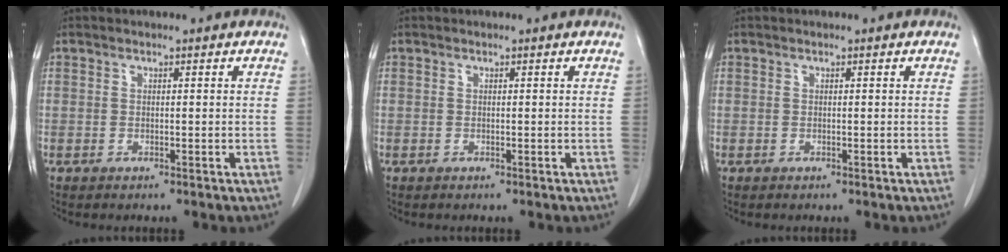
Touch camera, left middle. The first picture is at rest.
{"total": 0.0}
{"total": 0.0}